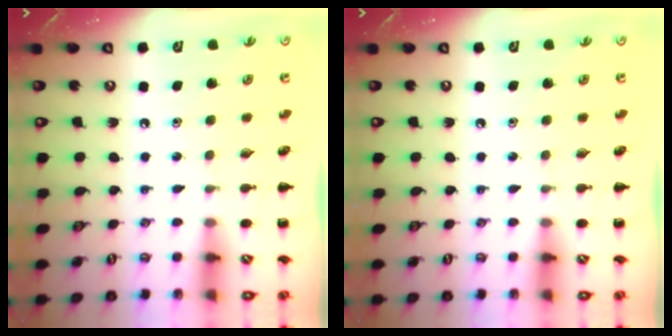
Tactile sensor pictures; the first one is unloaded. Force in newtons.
{"total": 0.0}